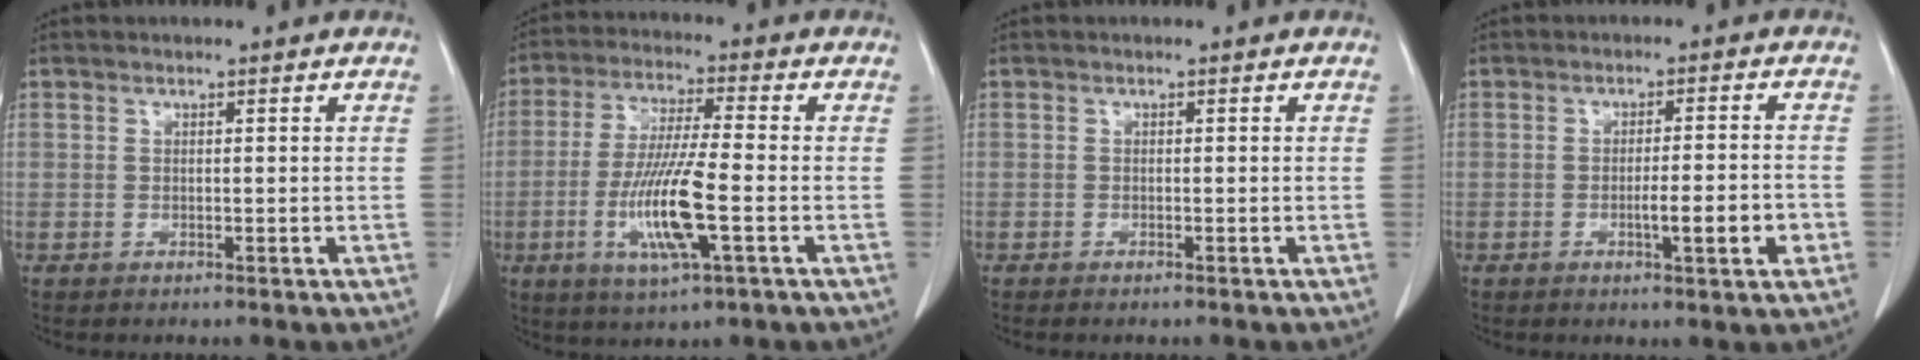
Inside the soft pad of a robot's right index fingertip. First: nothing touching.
{"total": 11.9, "force": [-3.3, 0.8, 11.4], "torque": [-0.229, -0.015, -0.063]}
{"total": 1.0, "force": [-0.8, 0.0, 0.6], "torque": [-0.013, -0.002, -0.010]}
{"total": 5.8, "force": [-2.0, 0.4, 5.4], "torque": [-0.080, -0.003, -0.025]}